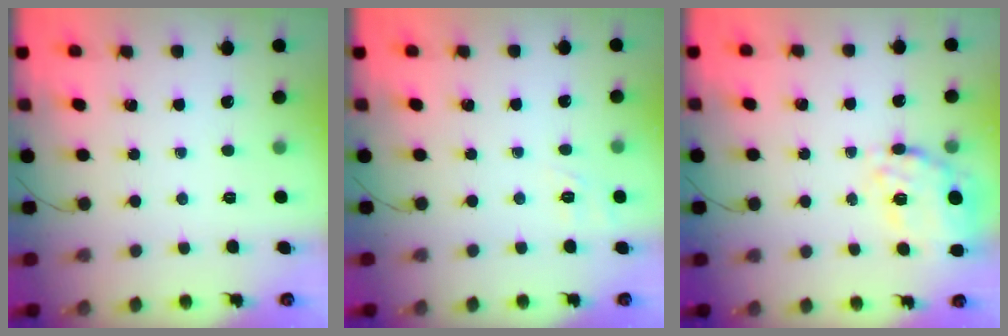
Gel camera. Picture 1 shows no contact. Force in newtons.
{"total": 2.0, "press": 0.9, "slide": 1.8}
{"total": 19.8, "press": 19.3, "slide": 4.2}